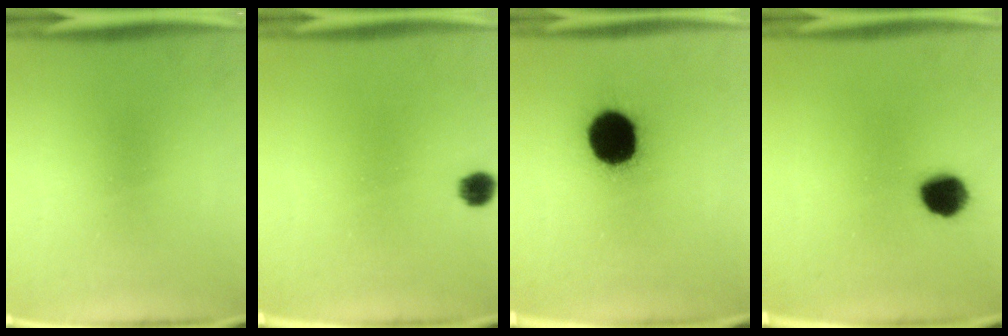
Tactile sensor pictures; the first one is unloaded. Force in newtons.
{"total": 3.3}
{"total": 18.5}
{"total": 8.7}